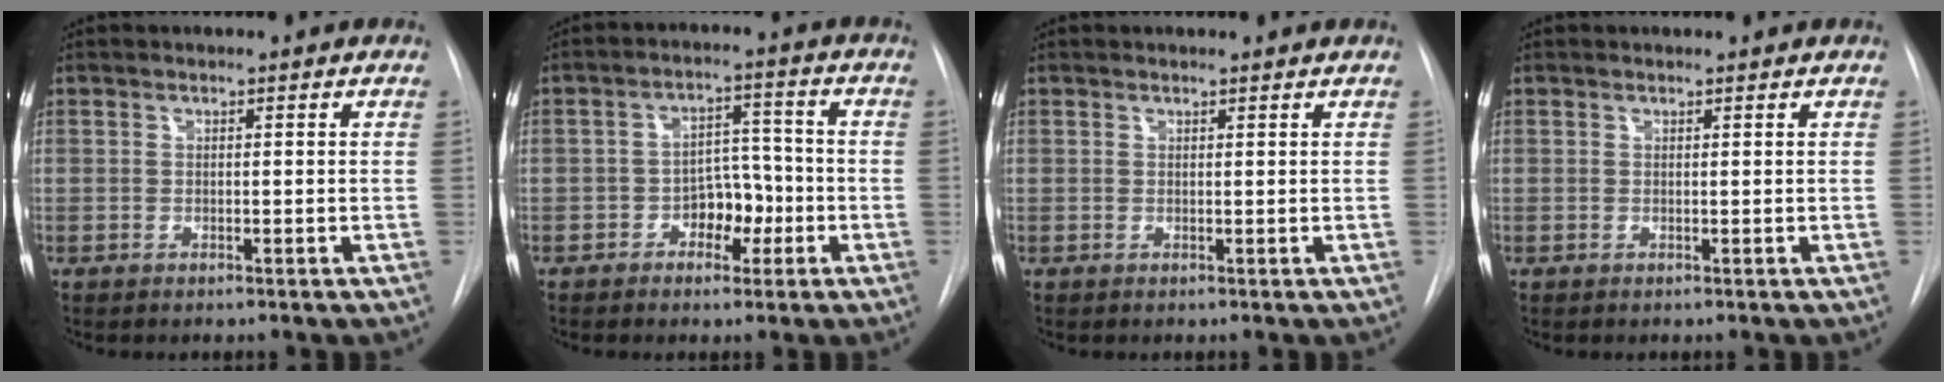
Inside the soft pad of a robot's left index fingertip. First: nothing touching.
{"total": 5.7, "force": [-2.3, 3.5, 3.8], "torque": [-0.051, 0.017, -0.037]}
{"total": 1.3, "force": [1.3, 0.0, 0.1], "torque": [-0.009, 0.008, 0.017]}
{"total": 0.7, "force": [0.7, 0.1, 0.0], "torque": [-0.006, 0.006, 0.010]}